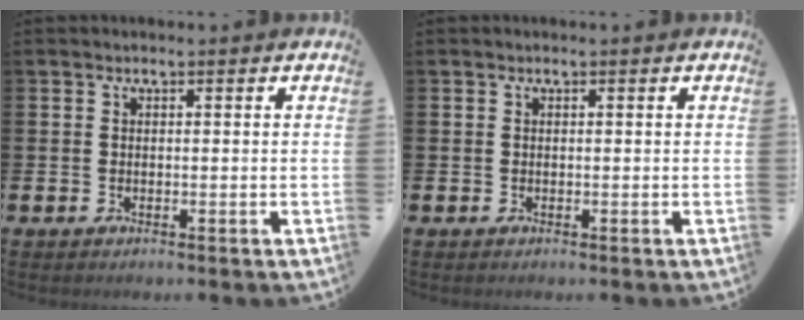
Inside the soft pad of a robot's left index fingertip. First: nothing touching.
{"total": 0.0}